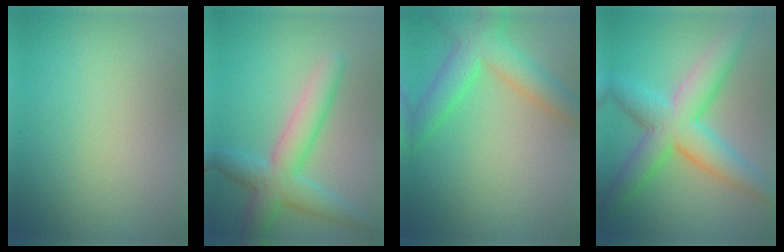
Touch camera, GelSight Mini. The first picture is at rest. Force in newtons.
{"total": 5.1, "press": 5.1, "slide": 0.1}
{"total": 5.1, "press": 5.1, "slide": 0.3}
{"total": 7.2, "press": 7.2, "slide": 0.2}